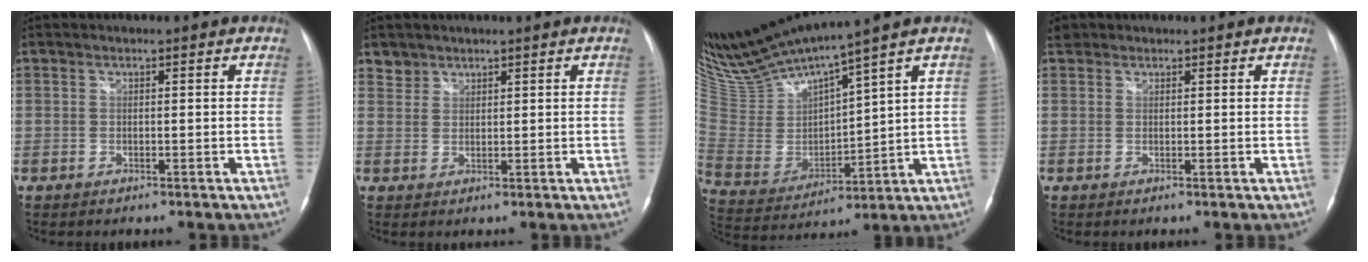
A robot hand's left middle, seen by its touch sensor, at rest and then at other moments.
{"total": 2.1, "force": [1.7, 1.2, -0.4], "torque": [0.014, 0.009, 0.027]}
{"total": 15.4, "force": [13.9, -0.5, 6.8], "torque": [-0.145, -0.018, 0.284]}
{"total": 1.4, "force": [1.1, 0.9, 0.0], "torque": [0.002, 0.015, 0.017]}